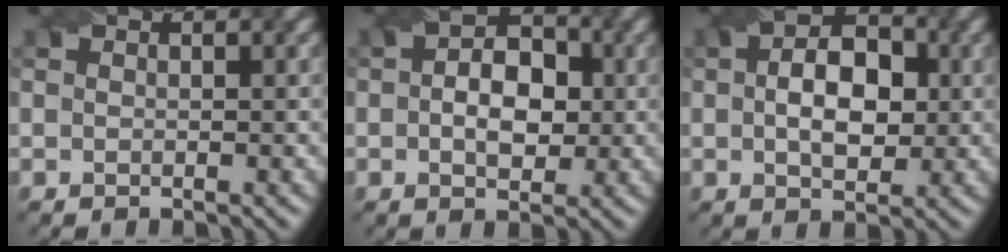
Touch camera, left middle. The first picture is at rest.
{"total": 4.4, "force": [-0.5, 3.1, 3.0], "torque": [-0.039, 0.007, 0.001]}
{"total": 5.2, "force": [-0.2, 3.5, 3.8], "torque": [-0.048, 0.011, 0.007]}